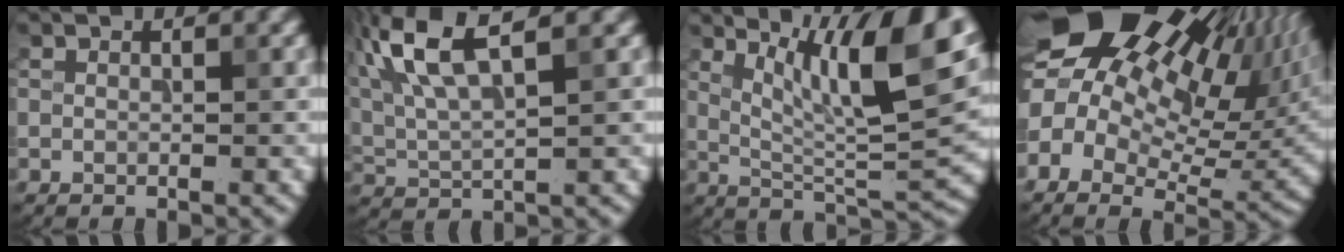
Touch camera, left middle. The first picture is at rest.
{"total": 8.9, "force": [4.4, 2.7, 7.2], "torque": [-0.160, 0.024, 0.084]}
{"total": 11.1, "force": [5.1, 2.6, 9.5], "torque": [-0.146, -0.002, 0.092]}
{"total": 20.2, "force": [7.9, 12.5, 13.8], "torque": [-0.225, 0.029, 0.158]}